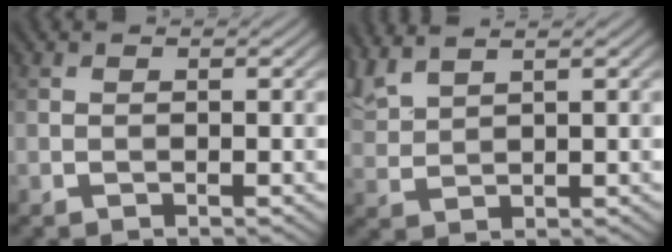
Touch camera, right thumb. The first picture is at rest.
{"total": 4.4, "force": [3.7, 0.8, 2.3], "torque": [-0.069, 0.017, 0.084]}